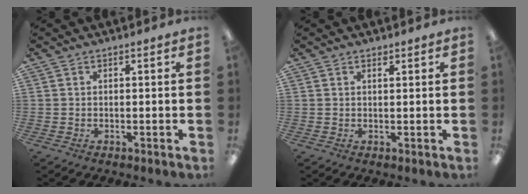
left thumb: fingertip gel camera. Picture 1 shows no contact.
{"total": 0.7, "force": [0.7, 0.2, 0.2], "torque": [0.003, -0.004, 0.011]}